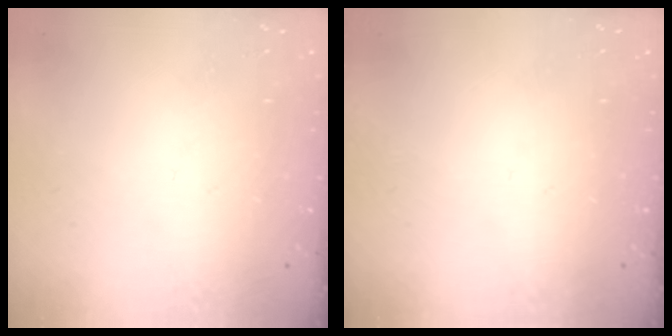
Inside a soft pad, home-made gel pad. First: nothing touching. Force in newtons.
{"total": 0.0}